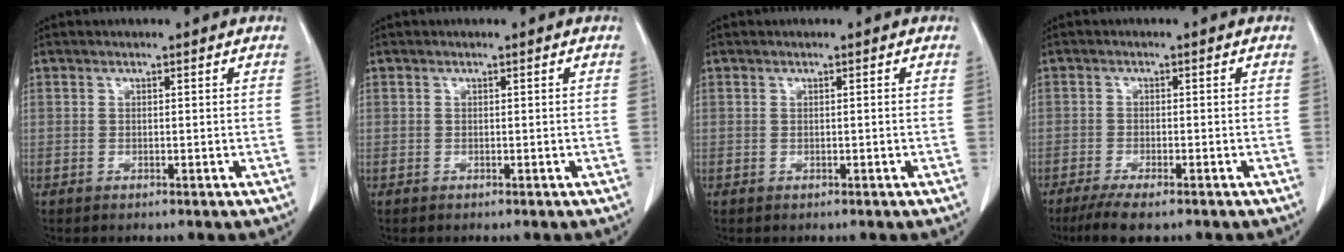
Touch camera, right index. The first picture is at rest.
{"total": 0.0}
{"total": 0.0}
{"total": 5.7, "force": [-4.3, 1.0, 3.7], "torque": [-0.063, -0.014, -0.068]}